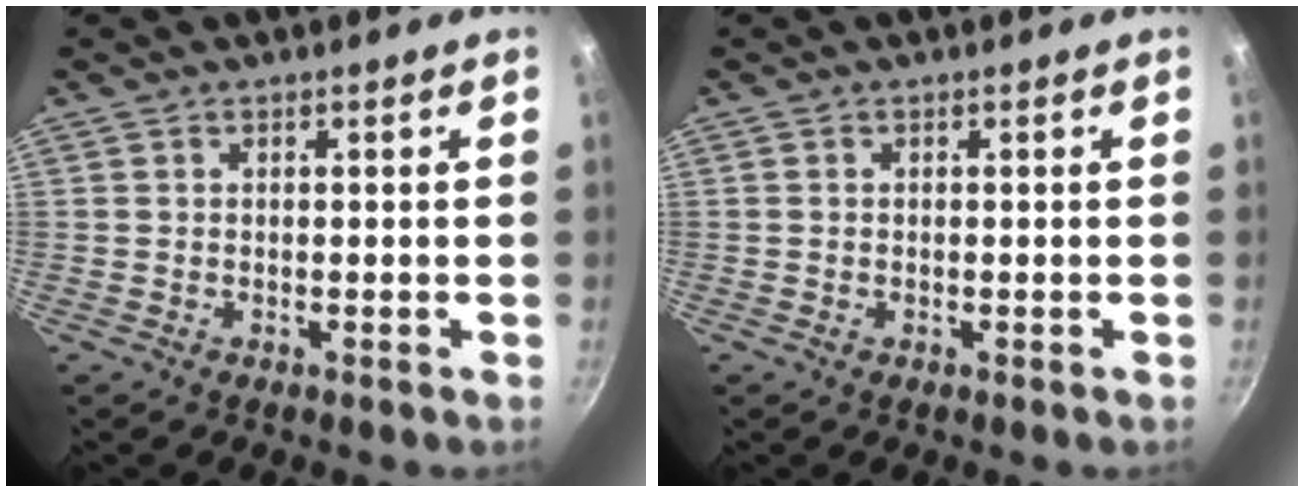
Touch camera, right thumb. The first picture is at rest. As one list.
[{"total": 0.0}]